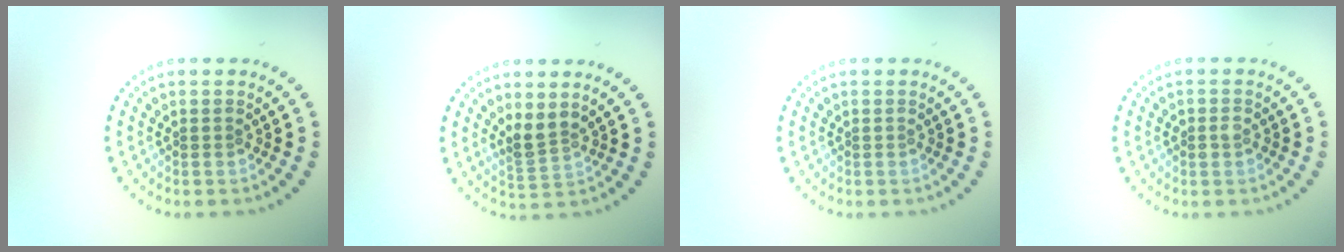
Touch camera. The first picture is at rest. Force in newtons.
{"total": 2.3, "press": 1.8, "slide": 1.6}
{"total": 0.0}
{"total": 1.2, "press": 1.1, "slide": 0.3}